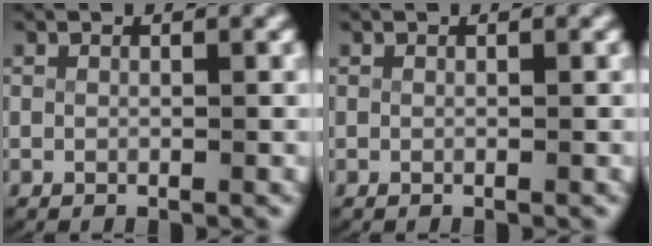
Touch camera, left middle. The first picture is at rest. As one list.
[{"total": 0.0}]